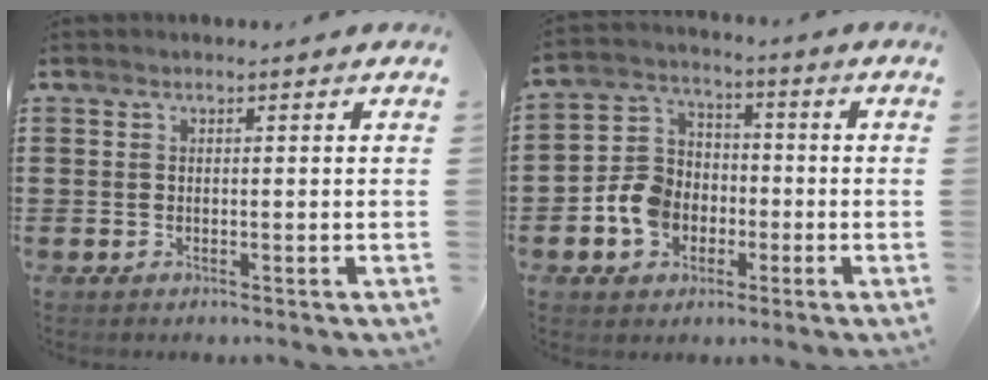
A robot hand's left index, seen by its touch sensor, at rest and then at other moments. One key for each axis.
{"total": 7.9, "fx": -2.4, "fy": 6.6, "fz": 3.5, "tx": -0.099, "ty": 0.021, "tz": -0.046}